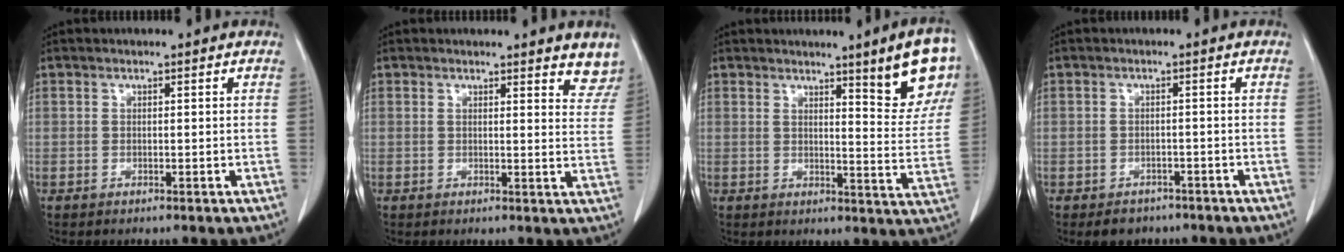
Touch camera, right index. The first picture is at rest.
{"total": 6.4, "force": [5.8, 1.4, 2.5], "torque": [-0.010, -0.026, 0.042]}
{"total": 10.4, "force": [6.1, 0.8, 8.4], "torque": [-0.098, -0.022, 0.060]}
{"total": 3.6, "force": [-2.7, 2.3, 0.6], "torque": [-0.007, 0.006, -0.034]}